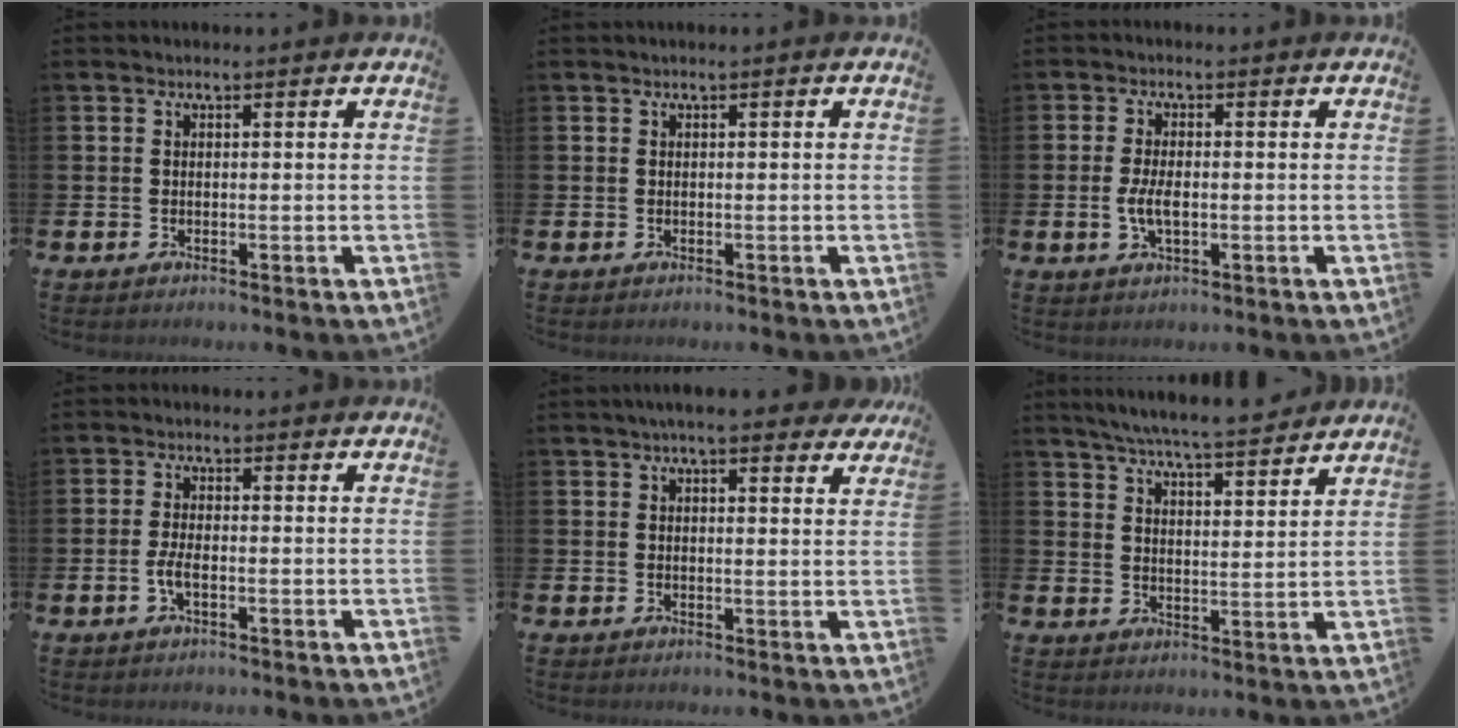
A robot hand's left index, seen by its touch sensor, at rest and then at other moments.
{"total": 0.0}
{"total": 3.6, "force": [-0.4, 1.6, 3.1], "torque": [-0.062, 0.001, -0.010]}
{"total": 2.5, "force": [-0.8, 0.9, 2.2], "torque": [-0.045, -0.001, -0.018]}
{"total": 4.6, "force": [3.9, 0.9, 2.1], "torque": [-0.040, -0.010, 0.069]}
{"total": 6.5, "force": [6.3, -0.1, 1.5], "torque": [-0.042, -0.043, 0.110]}